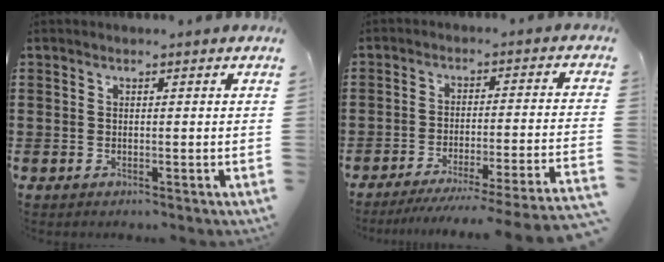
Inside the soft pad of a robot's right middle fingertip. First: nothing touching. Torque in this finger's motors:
{"motor_torque": [1.26, 0.23, 0.70, 0.13]}